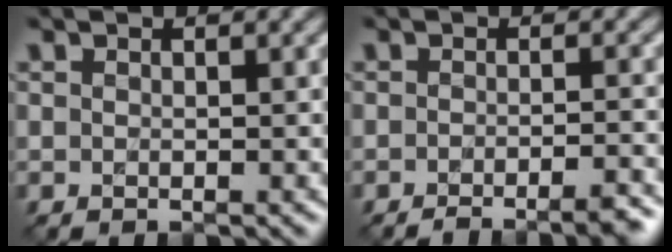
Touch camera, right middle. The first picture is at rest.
{"total": 4.1, "force": [-3.1, 0.7, 2.5], "torque": [-0.032, 0.002, -0.046]}